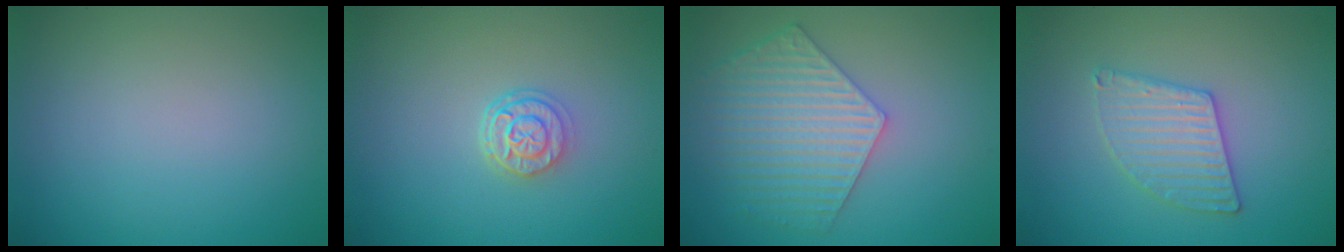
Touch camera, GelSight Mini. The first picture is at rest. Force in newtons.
{"total": 2.7, "press": 2.2, "slide": 1.6}
{"total": 5.9, "press": 5.1, "slide": 3.0}
{"total": 3.0, "press": 3.0, "slide": 0.2}